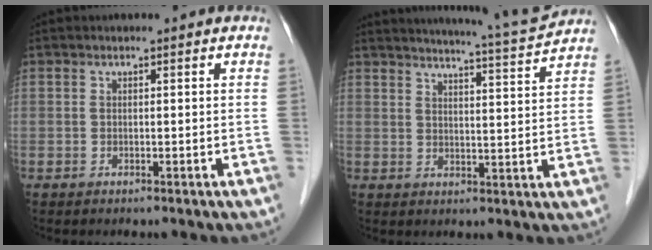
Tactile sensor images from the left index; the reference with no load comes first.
{"total": 10.6, "force": [10.1, -1.7, 2.6], "torque": [-0.051, -0.026, 0.136]}